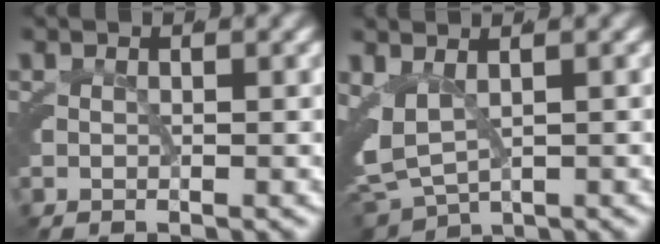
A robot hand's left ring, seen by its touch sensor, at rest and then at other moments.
{"total": 7.6, "force": [-0.7, 6.4, 4.0], "torque": [-0.134, -0.040, 0.001]}